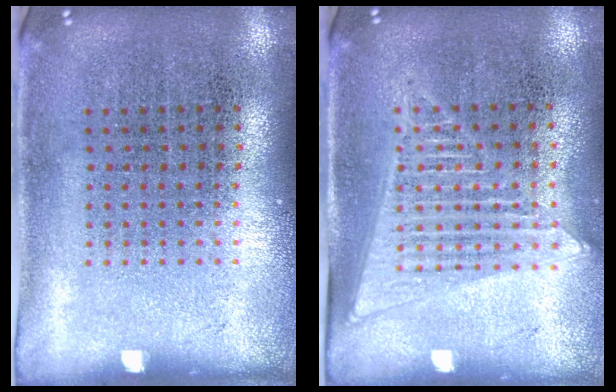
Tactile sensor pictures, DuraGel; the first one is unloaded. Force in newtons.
{"total": 1.6, "press": 1.5, "slide": 0.6}